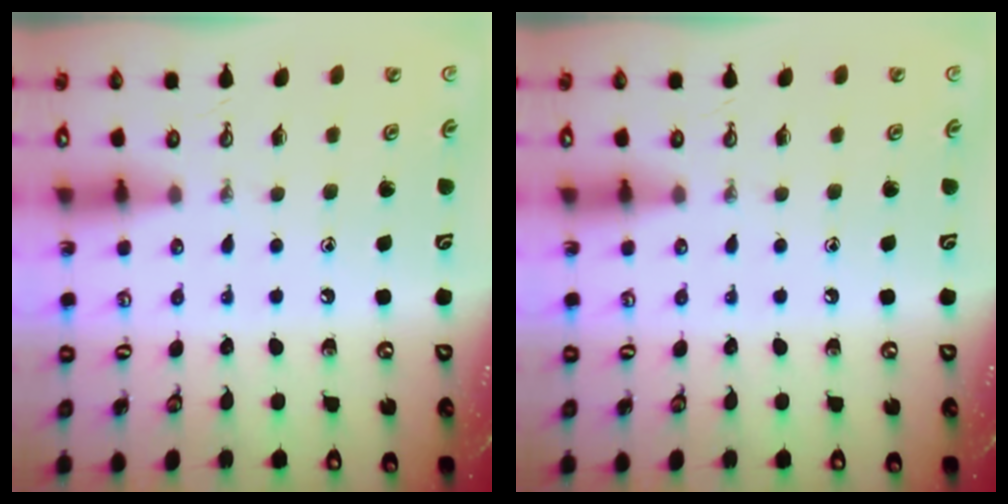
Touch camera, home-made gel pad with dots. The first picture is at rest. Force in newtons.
{"total": 0.0}